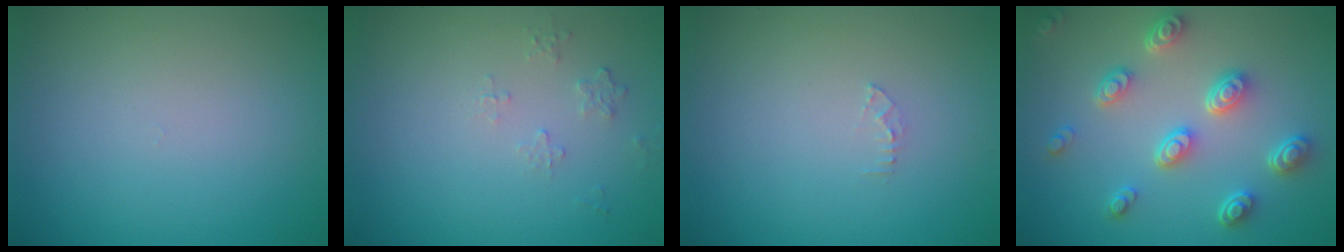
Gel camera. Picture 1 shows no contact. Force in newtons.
{"total": 0.7, "press": 0.5, "slide": 0.5}
{"total": 0.7, "press": 0.7, "slide": 0.1}
{"total": 5.1, "press": 3.9, "slide": 3.2}